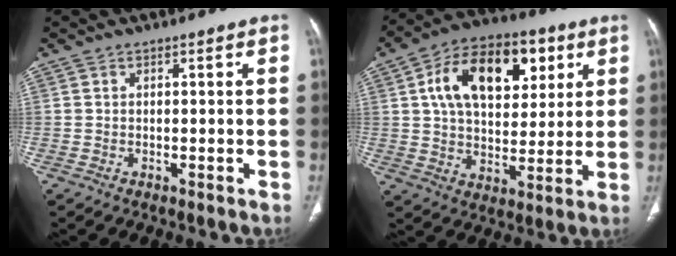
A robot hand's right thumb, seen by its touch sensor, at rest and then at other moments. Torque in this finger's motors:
{"motor_torque": [0.14, 0.36, 0.30, -0.14, 0.21]}